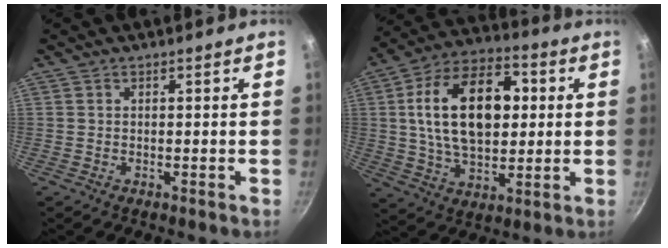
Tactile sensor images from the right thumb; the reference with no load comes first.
{"total": 20.9, "force": [3.2, 12.3, 16.6], "torque": [-0.262, 0.013, 0.052]}